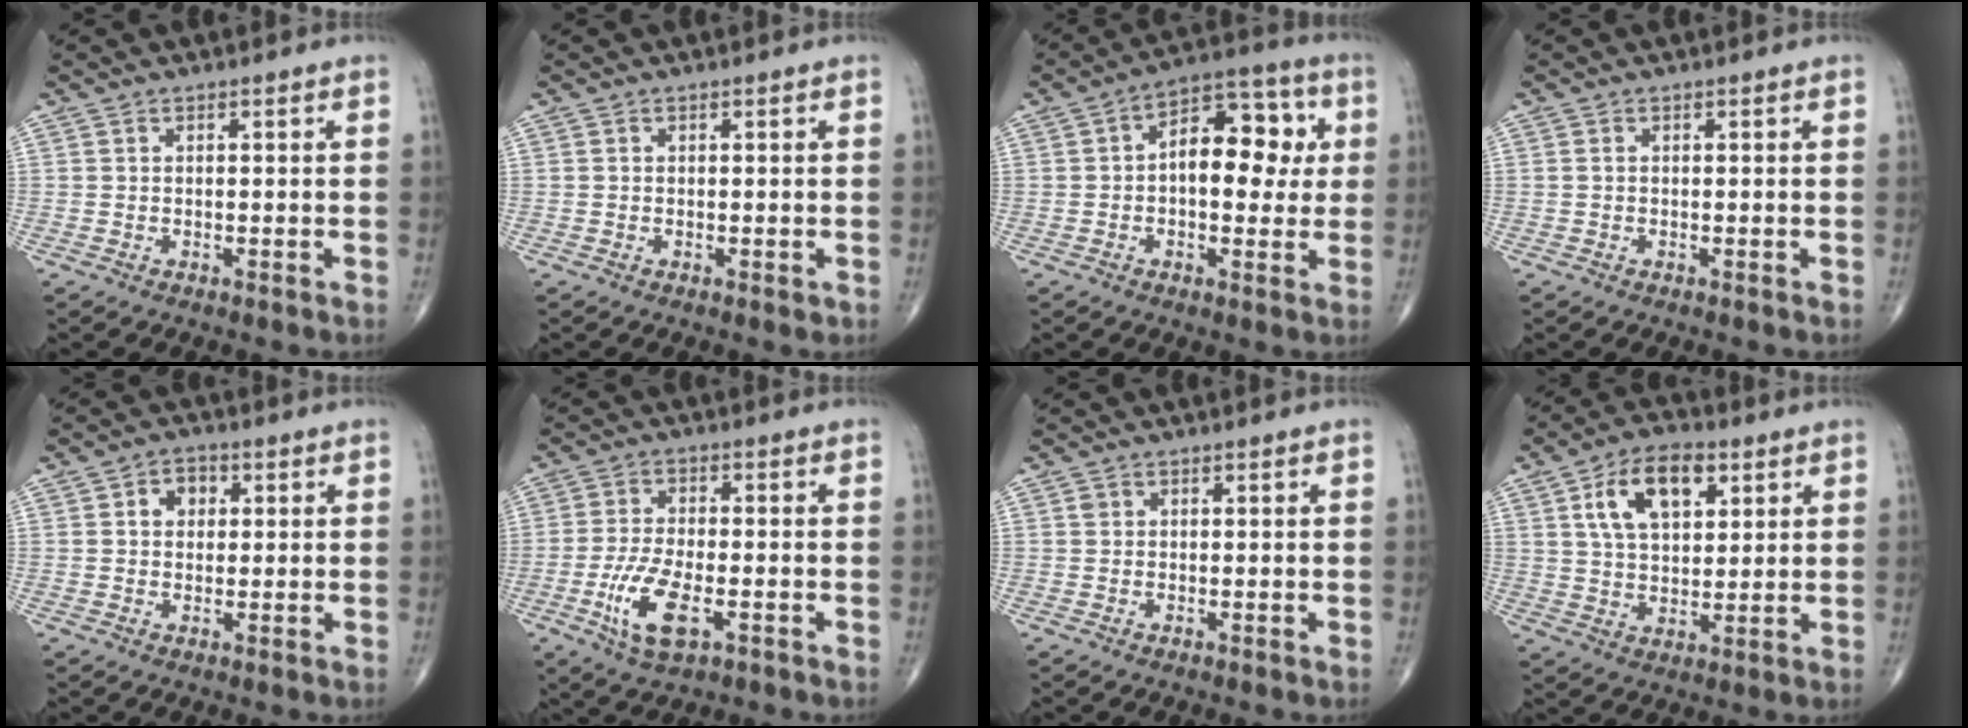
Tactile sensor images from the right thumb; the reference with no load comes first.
{"total": 0.7, "force": [-0.1, 0.5, 0.5], "torque": [-0.004, -0.001, -0.001]}
{"total": 13.6, "force": [1.4, 7.8, 11.1], "torque": [-0.121, 0.027, 0.012]}
{"total": 0.0}
{"total": 5.1, "force": [1.1, 3.9, 3.1], "torque": [-0.034, 0.010, 0.014]}
{"total": 9.2, "force": [-3.4, 3.8, 7.7], "torque": [-0.163, 0.003, -0.061]}
{"total": 0.7, "force": [0.2, 0.6, 0.2], "torque": [-0.001, 0.001, 0.005]}
{"total": 12.2, "force": [4.7, 6.9, 8.9], "torque": [-0.134, -0.005, 0.082]}